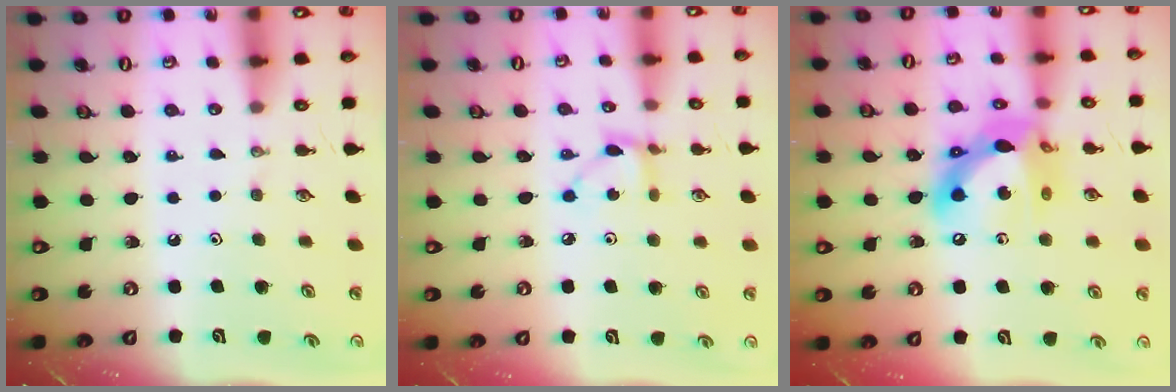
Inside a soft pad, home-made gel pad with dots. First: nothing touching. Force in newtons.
{"total": 4.3, "press": 4.3, "slide": 0.2}
{"total": 15.0, "press": 14.9, "slide": 1.2}